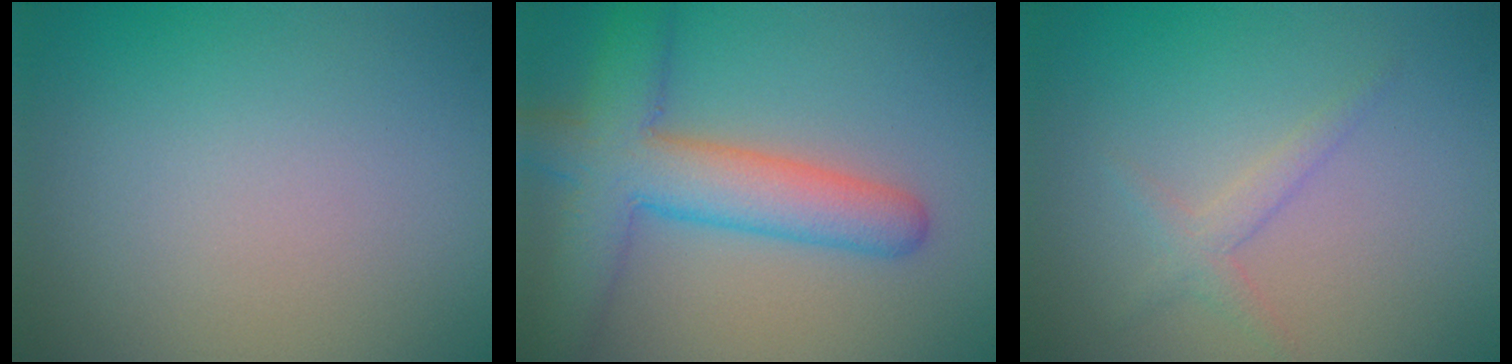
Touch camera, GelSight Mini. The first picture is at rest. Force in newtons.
{"total": 7.1, "press": 7.1, "slide": 0.2}
{"total": 1.3, "press": 1.3, "slide": 0.1}